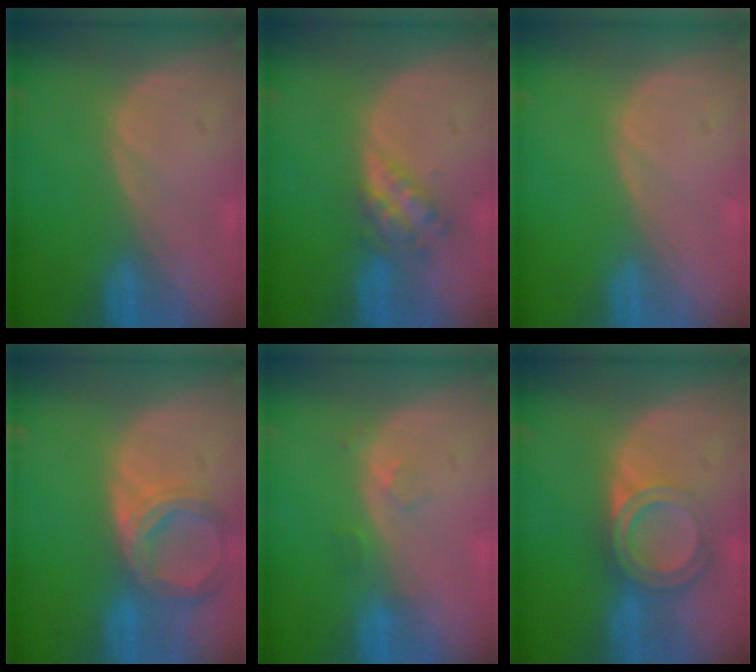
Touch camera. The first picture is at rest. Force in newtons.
{"total": 4.0, "press": 4.0, "slide": 0.3}
{"total": 0.0}
{"total": 6.9, "press": 6.3, "slide": 2.6}
{"total": 1.7, "press": 1.7, "slide": 0.2}
{"total": 6.4, "press": 5.4, "slide": 3.3}